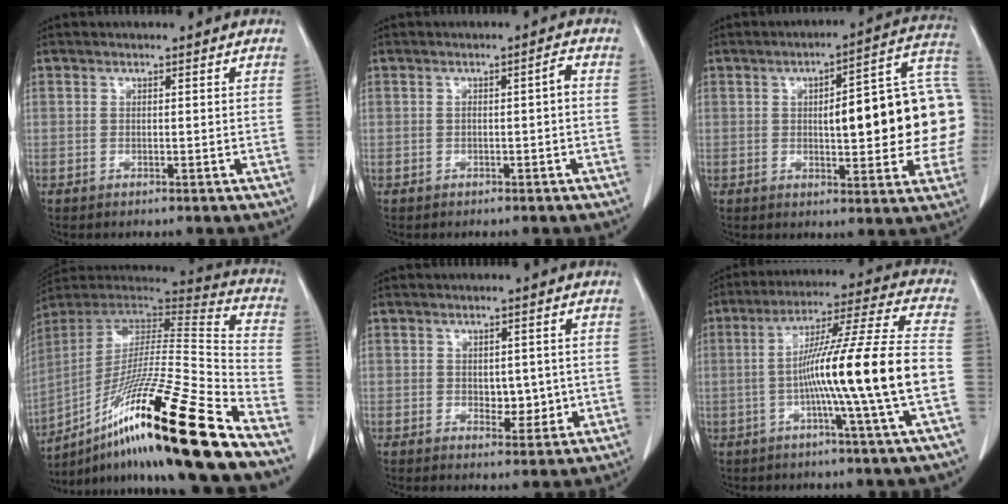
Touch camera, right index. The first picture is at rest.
{"total": 1.5, "force": [-0.3, 0.1, 1.5], "torque": [-0.020, 0.005, -0.005]}
{"total": 19.9, "force": [0.6, 4.8, 19.3], "torque": [-0.203, 0.039, 0.013]}
{"total": 30.9, "force": [-19.1, 1.0, 24.3], "torque": [-0.389, -0.040, -0.334]}
{"total": 3.5, "force": [-0.2, 2.2, 2.7], "torque": [-0.029, -0.002, 0.004]}
{"total": 16.7, "force": [-3.3, -2.1, 16.2], "torque": [-0.267, 0.005, -0.065]}